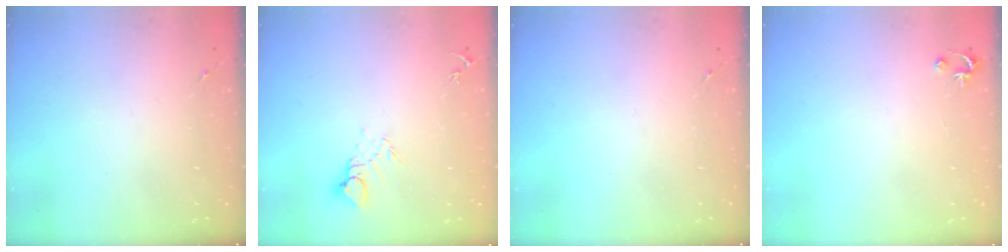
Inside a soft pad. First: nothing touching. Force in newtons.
{"total": 6.7, "press": 6.7, "slide": 0.4}
{"total": 0.0}
{"total": 2.5, "press": 2.5, "slide": 0.2}